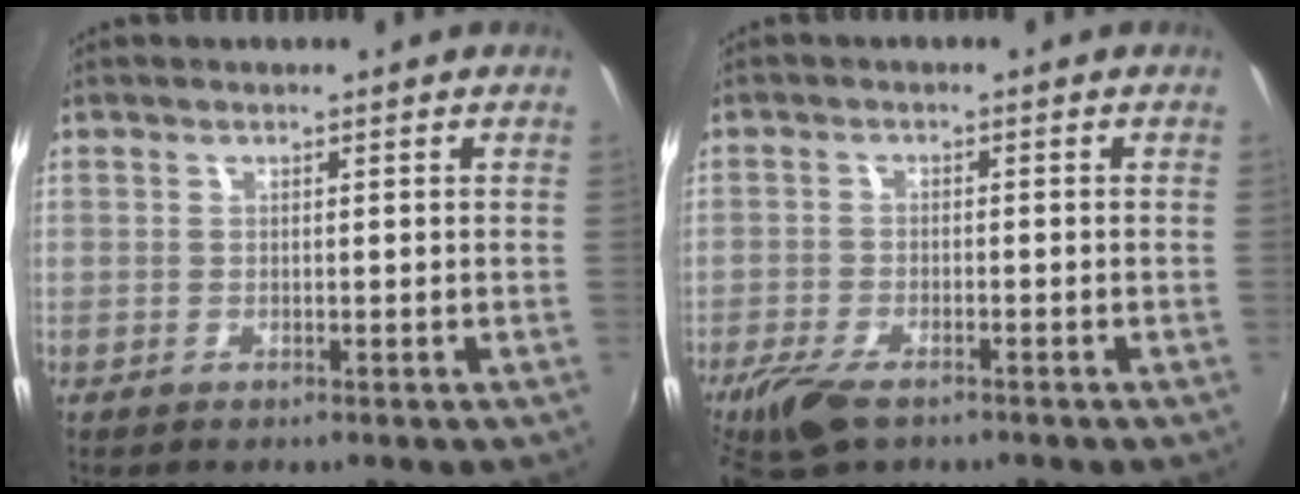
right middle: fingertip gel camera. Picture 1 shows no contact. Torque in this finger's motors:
{"motor_torque": [0.58, -0.60, 0.15, 0.09]}